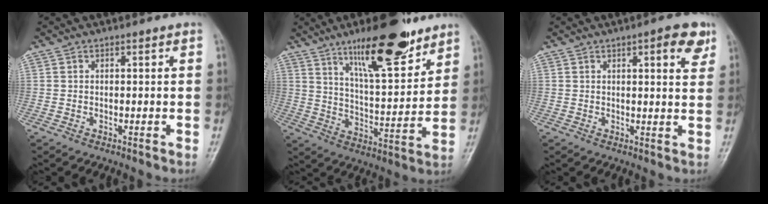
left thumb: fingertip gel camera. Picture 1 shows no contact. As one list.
[{"total": 17.1, "force": [11.4, 4.9, 11.9], "torque": [-0.158, -0.066, 0.190]}, {"total": 5.7, "force": [2.9, 1.7, 4.6], "torque": [-0.047, -0.011, 0.032]}]